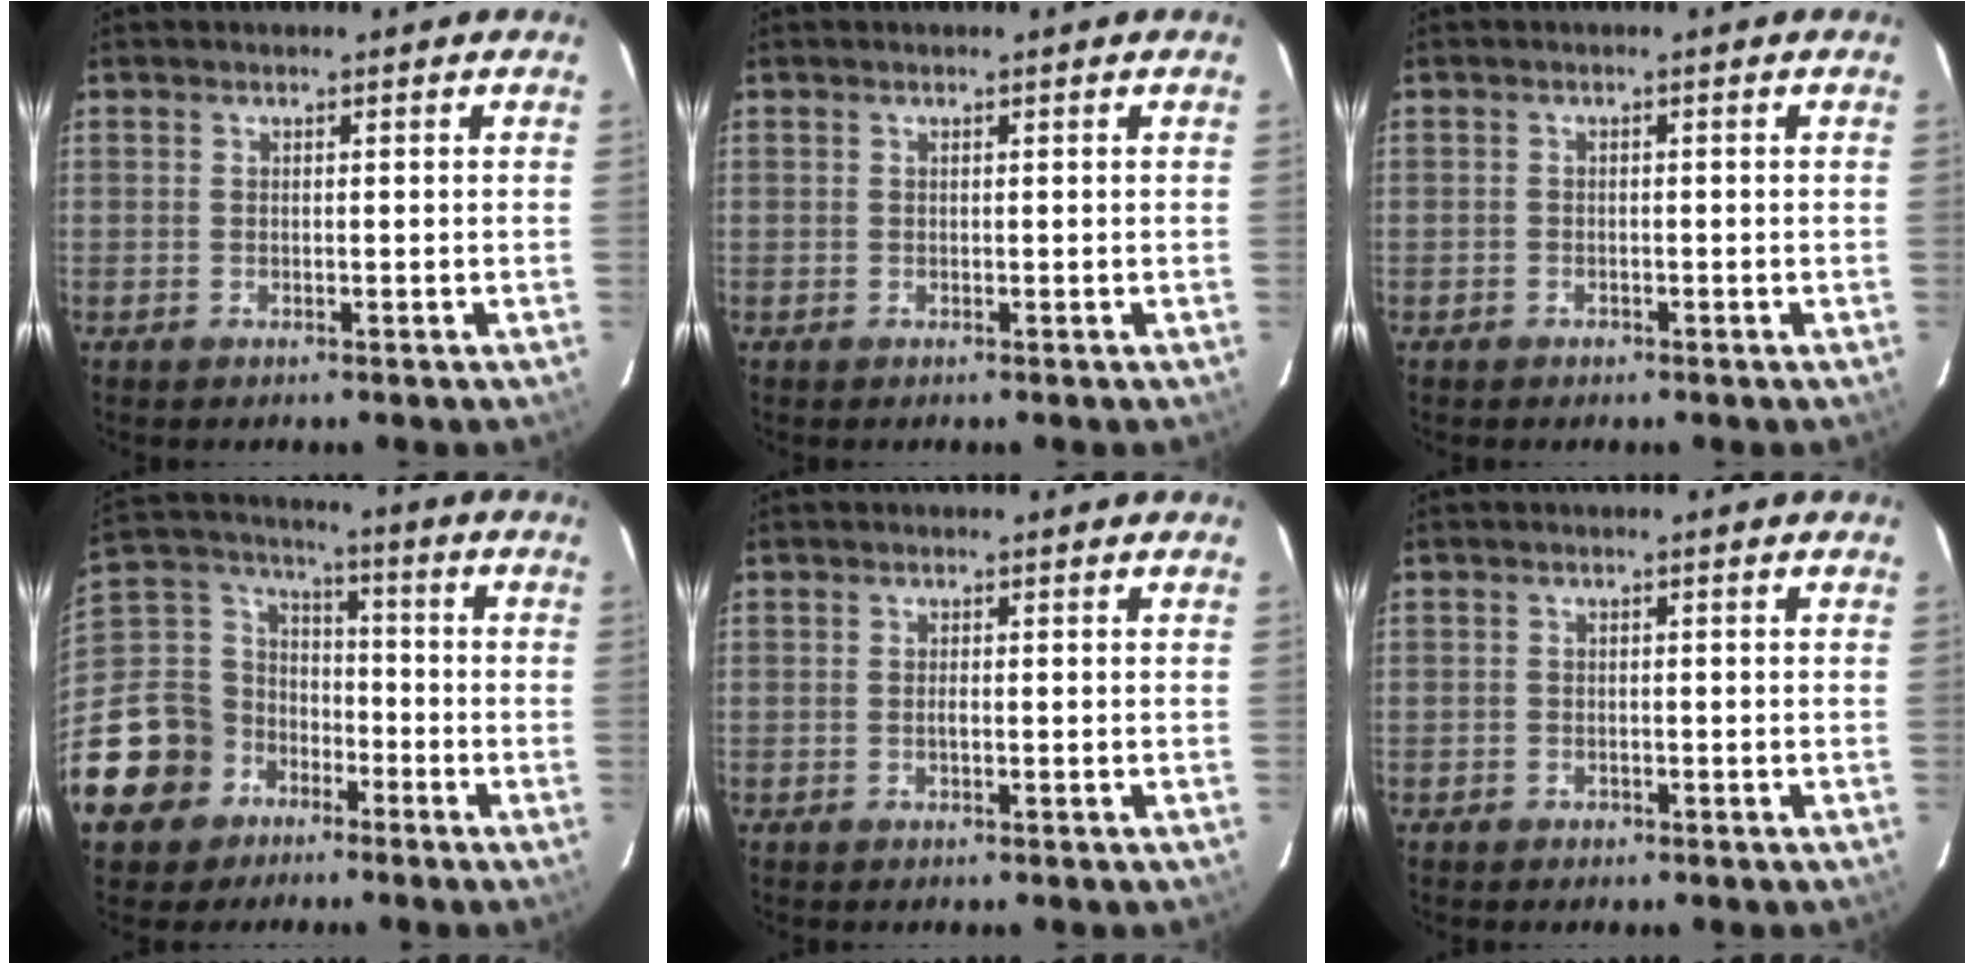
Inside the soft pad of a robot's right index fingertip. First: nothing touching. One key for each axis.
{"total": 0.0}
{"total": 1.4, "fx": -0.9, "fy": 1.0, "fz": 0.1, "tx": -0.003, "ty": 0.004, "tz": -0.014}
{"total": 16.6, "fx": -9.1, "fy": 13.2, "fz": 4.4, "tx": -0.133, "ty": 0.043, "tz": -0.145}
{"total": 0.6, "fx": -0.2, "fy": 0.2, "fz": 0.5, "tx": -0.012, "ty": -0.001, "tz": -0.004}
{"total": 1.6, "fx": -1.0, "fy": 1.2, "fz": 0.1, "tx": -0.004, "ty": 0.004, "tz": -0.014}